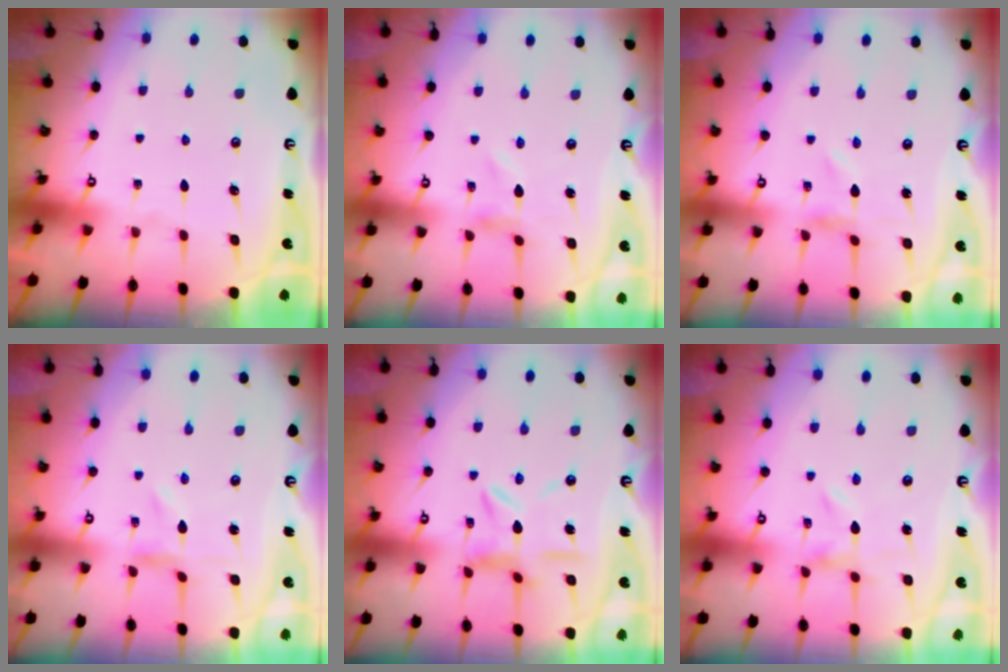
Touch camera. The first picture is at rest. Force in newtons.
{"total": 0.0}
{"total": 0.0}
{"total": 0.0}
{"total": 9.1, "press": 9.1, "slide": 0.9}
{"total": 0.0}